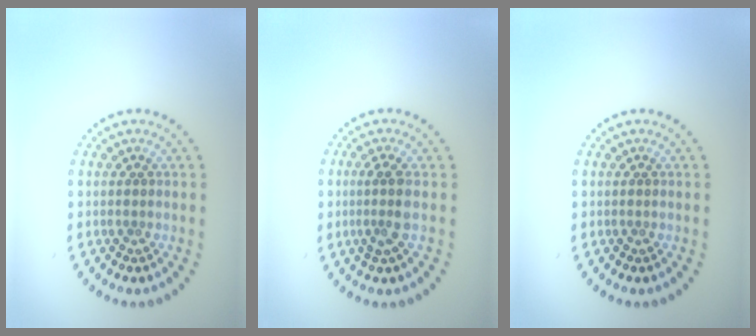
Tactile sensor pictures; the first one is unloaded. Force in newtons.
{"total": 2.3, "press": 1.8, "slide": 1.4}
{"total": 0.0}